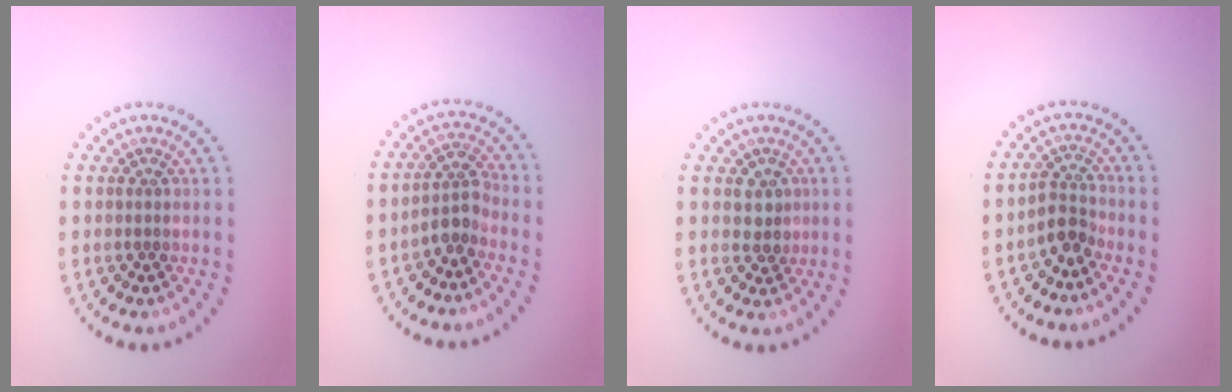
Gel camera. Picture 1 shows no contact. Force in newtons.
{"total": 2.3, "press": 1.9, "slide": 1.4}
{"total": 1.7, "press": 1.5, "slide": 0.8}
{"total": 2.3, "press": 1.7, "slide": 1.5}